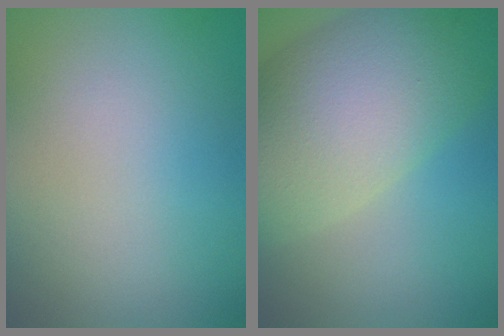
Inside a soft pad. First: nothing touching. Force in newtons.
{"total": 9.8, "press": 9.8, "slide": 0.3}